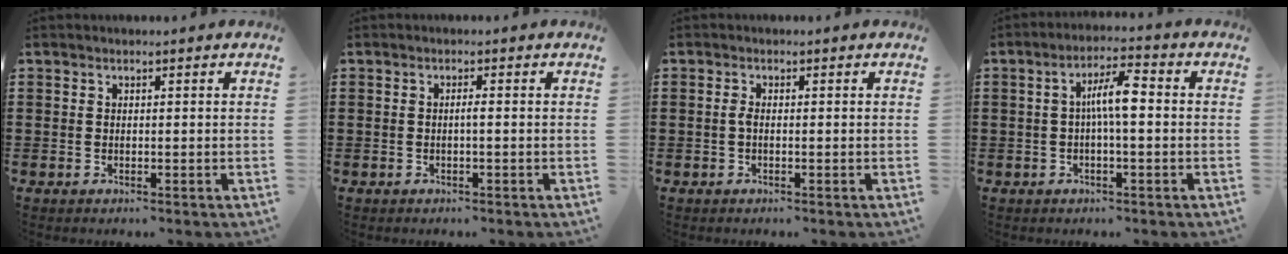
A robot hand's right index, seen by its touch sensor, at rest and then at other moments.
{"total": 0.9, "force": [-0.3, -0.1, 0.9], "torque": [-0.016, -0.005, -0.005]}
{"total": 1.3, "force": [-0.3, 0.4, 1.2], "torque": [-0.038, -0.005, -0.011]}
{"total": 6.0, "force": [0.0, 1.4, 5.9], "torque": [-0.117, 0.010, -0.007]}